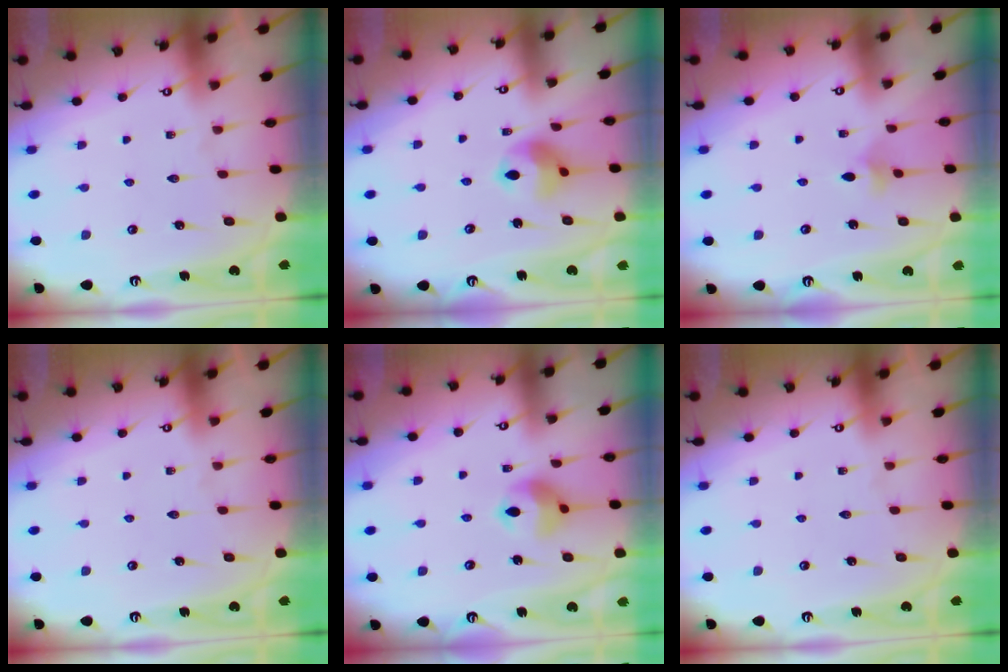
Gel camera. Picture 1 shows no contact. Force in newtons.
{"total": 9.5, "press": 9.4, "slide": 1.2}
{"total": 4.1, "press": 4.0, "slide": 0.8}
{"total": 0.0}
{"total": 9.8, "press": 9.7, "slide": 1.1}
{"total": 0.0}